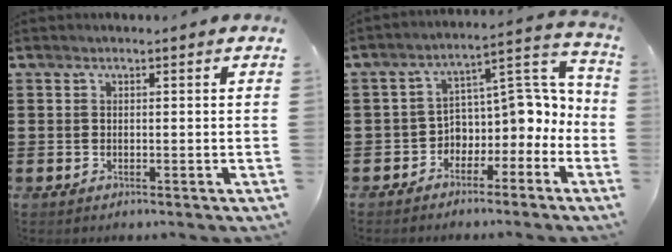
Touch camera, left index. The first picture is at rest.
{"total": 4.1, "force": [-1.8, 3.4, 1.3], "torque": [-0.040, -0.020, -0.042]}